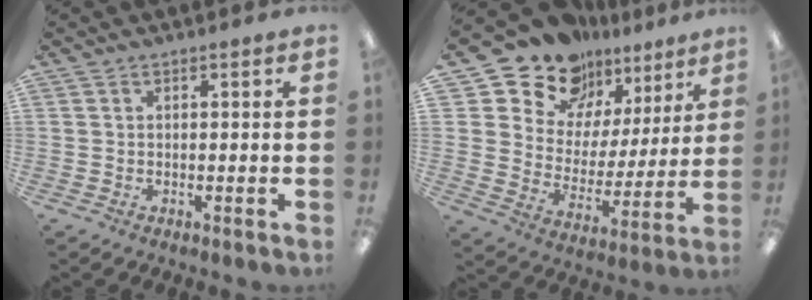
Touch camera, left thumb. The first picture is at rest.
{"total": 16.4, "force": [13.2, 9.2, 3.5], "torque": [-0.087, -0.101, 0.243]}